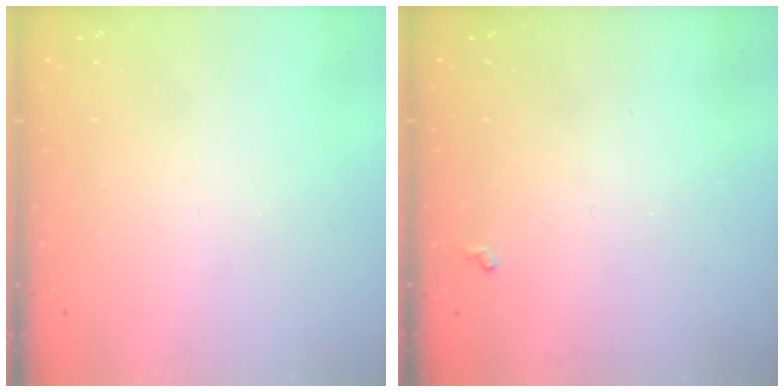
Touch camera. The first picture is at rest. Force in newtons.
{"total": 2.8, "press": 2.8, "slide": 0.5}